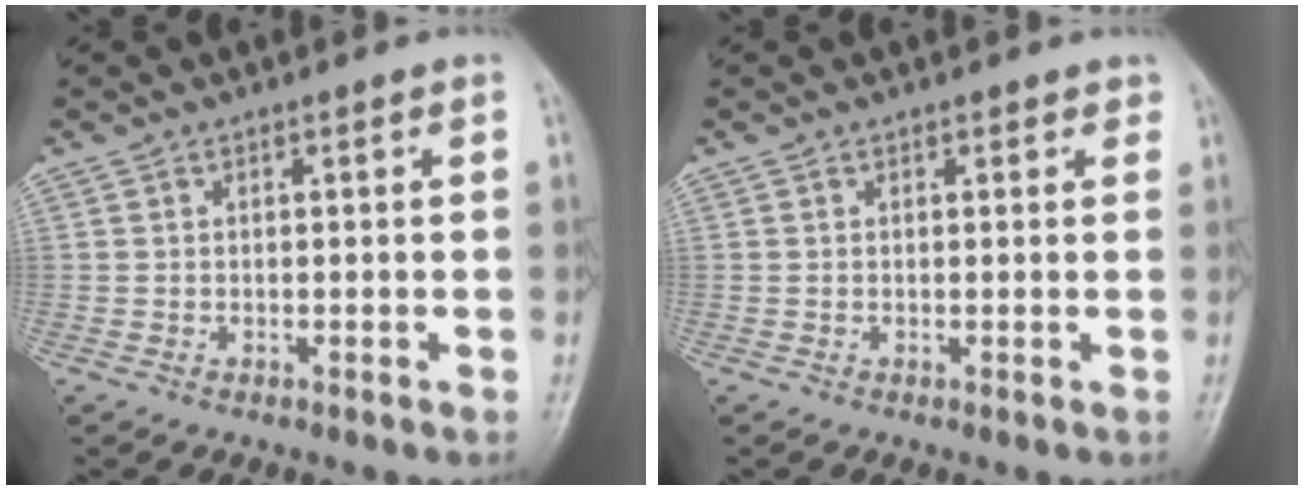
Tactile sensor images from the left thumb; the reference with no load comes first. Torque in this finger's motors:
{"motor_torque": [-0.09, 0.00, -0.35, 0.06, -0.02]}